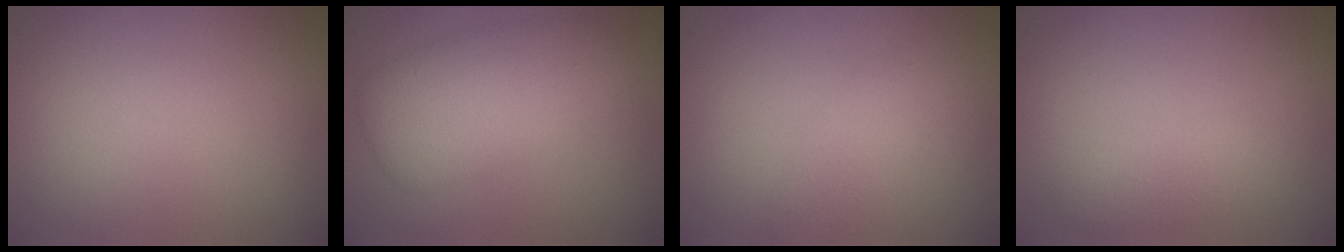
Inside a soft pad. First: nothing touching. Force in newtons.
{"total": 3.9, "press": 3.8, "slide": 0.4}
{"total": 2.2, "press": 2.2, "slide": 0.2}
{"total": 1.7, "press": 1.7, "slide": 0.1}